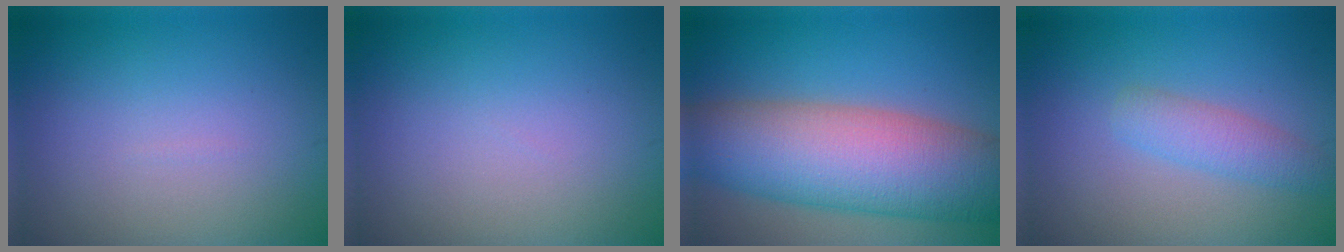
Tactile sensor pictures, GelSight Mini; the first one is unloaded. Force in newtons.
{"total": 0.0}
{"total": 11.7, "press": 11.7, "slide": 0.3}
{"total": 2.5, "press": 2.5, "slide": 0.1}